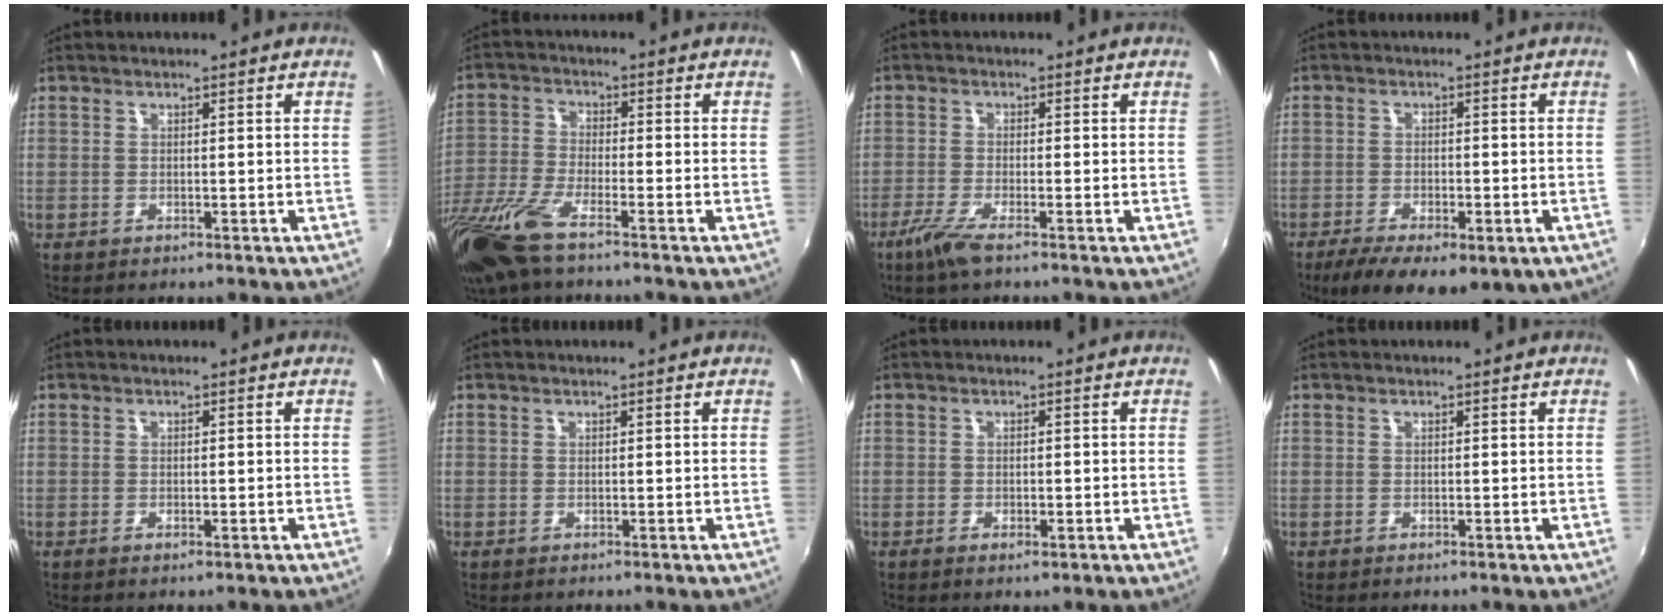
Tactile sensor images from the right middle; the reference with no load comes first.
{"total": 12.4, "force": [-8.9, 2.4, 8.4], "torque": [-0.192, -0.039, -0.180]}
{"total": 4.7, "force": [-3.2, 0.1, 3.3], "torque": [-0.087, -0.012, -0.066]}
{"total": 14.5, "force": [-8.6, 6.1, 10.0], "torque": [-0.196, -0.043, -0.123]}
{"total": 0.8, "force": [-0.5, 0.4, 0.5], "torque": [-0.009, -0.003, -0.008]}
{"total": 0.0}
{"total": 1.8, "force": [-0.9, 0.9, 1.2], "torque": [-0.022, -0.005, -0.015]}
{"total": 0.0}